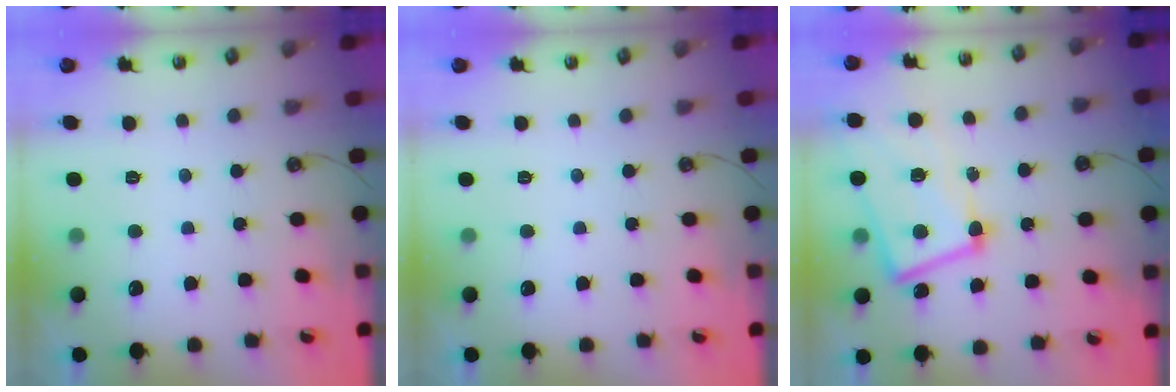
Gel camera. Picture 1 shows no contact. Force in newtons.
{"total": 0.0}
{"total": 9.6, "press": 9.5, "slide": 1.7}